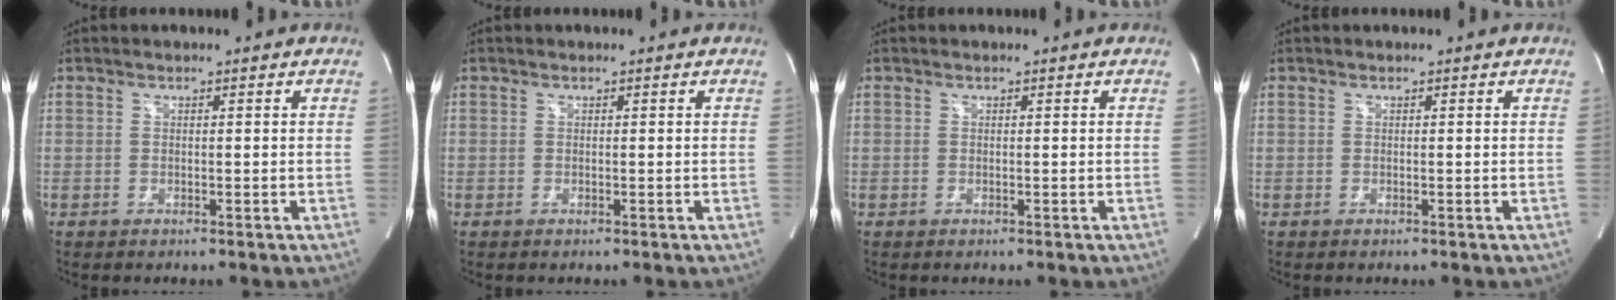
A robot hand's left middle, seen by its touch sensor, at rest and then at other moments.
{"total": 0.0}
{"total": 0.0}
{"total": 0.0}